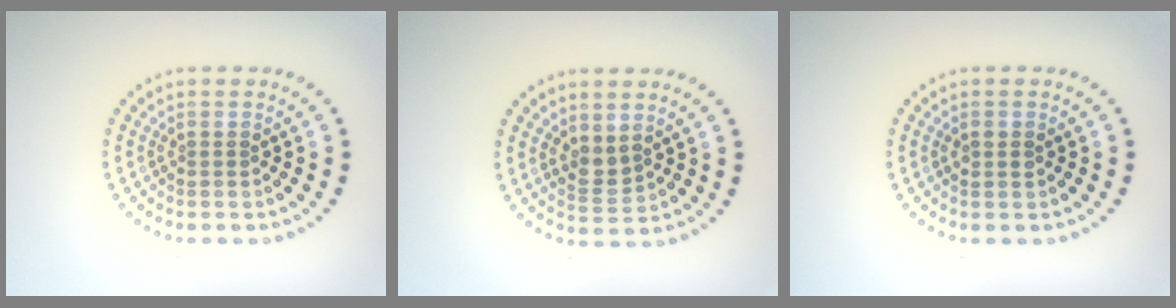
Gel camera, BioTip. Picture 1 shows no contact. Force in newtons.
{"total": 1.7, "press": 1.5, "slide": 0.7}
{"total": 1.1, "press": 1.1, "slide": 0.1}